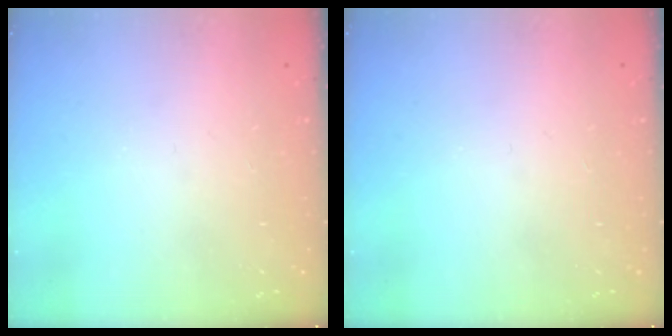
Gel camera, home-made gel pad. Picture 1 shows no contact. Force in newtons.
{"total": 0.0}